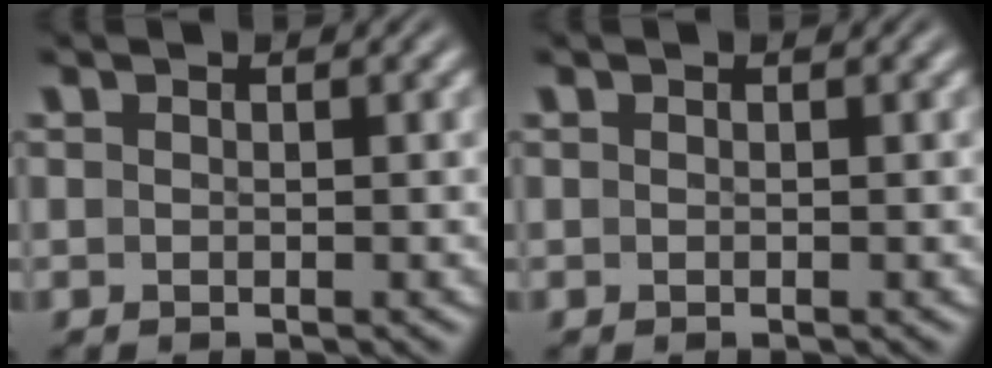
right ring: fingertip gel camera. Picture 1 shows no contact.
{"total": 0.0}